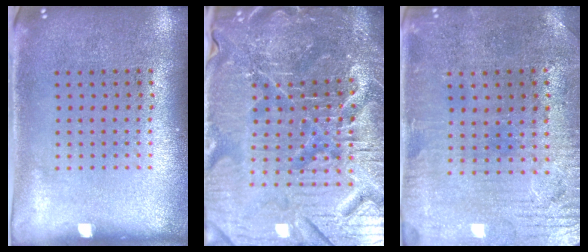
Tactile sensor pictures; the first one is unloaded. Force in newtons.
{"total": 6.6, "press": 6.0, "slide": 2.8}
{"total": 0.9, "press": 0.7, "slide": 0.6}